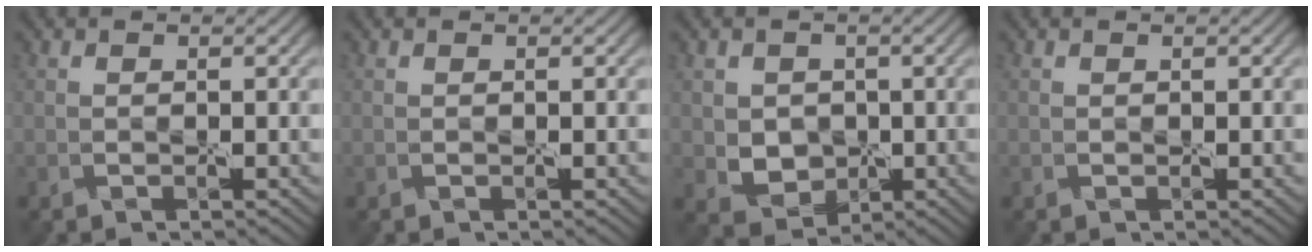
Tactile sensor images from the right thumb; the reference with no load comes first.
{"total": 0.0}
{"total": 2.8, "force": [0.4, 2.7, 0.6], "torque": [-0.018, -0.005, 0.004]}
{"total": 0.0}